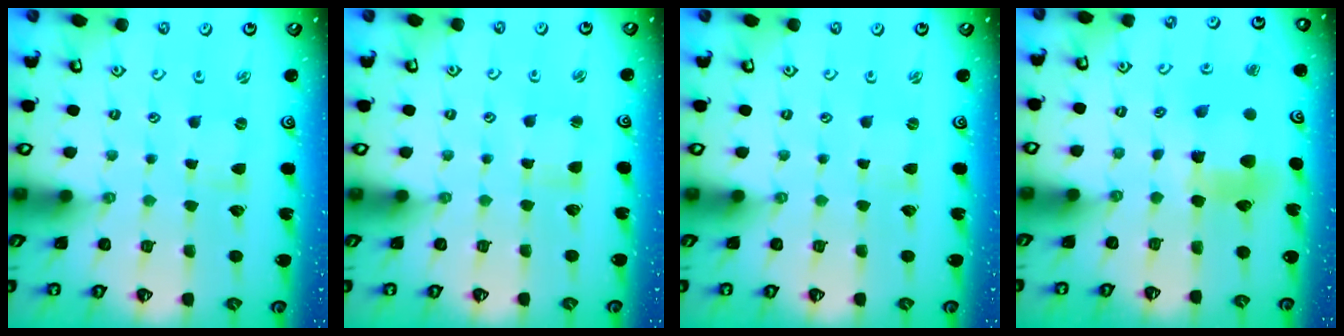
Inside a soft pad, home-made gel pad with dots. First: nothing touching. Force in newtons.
{"total": 1.5, "press": 1.5, "slide": 0.2}
{"total": 0.0}
{"total": 9.2, "press": 9.1, "slide": 1.2}